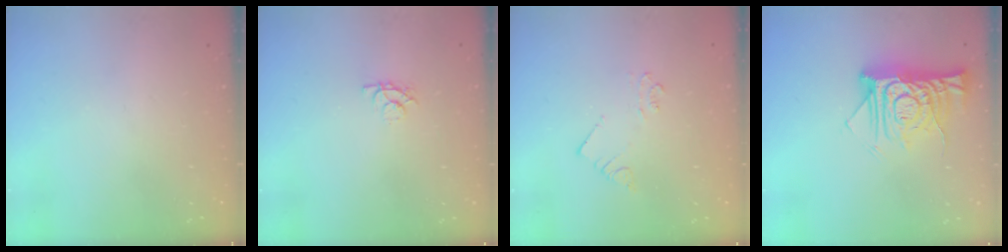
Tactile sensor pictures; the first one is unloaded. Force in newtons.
{"total": 3.6, "press": 3.6, "slide": 0.4}
{"total": 2.5, "press": 2.5, "slide": 0.2}
{"total": 14.7, "press": 14.6, "slide": 1.8}